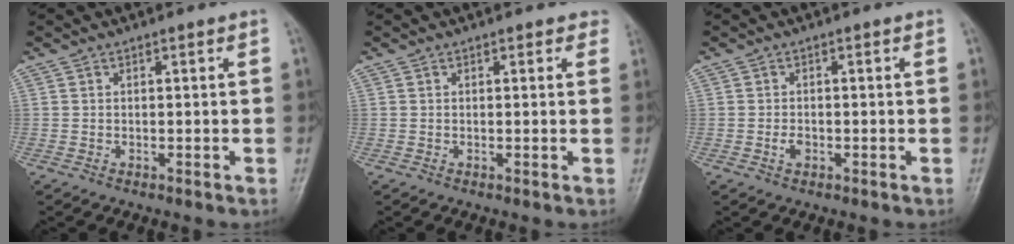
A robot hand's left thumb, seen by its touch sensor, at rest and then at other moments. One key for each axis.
{"total": 1.5, "fx": 1.0, "fy": 1.0, "fz": 0.5, "tx": 0.015, "ty": -0.002, "tz": 0.002}
{"total": 1.7, "fx": -0.6, "fy": 1.1, "fz": 1.1, "tx": -0.018, "ty": 0.002, "tz": -0.013}